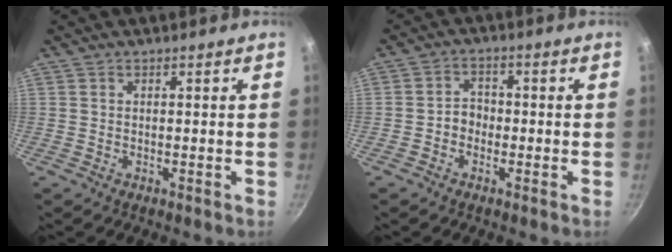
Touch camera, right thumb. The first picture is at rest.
{"total": 3.5, "force": [-1.2, 2.8, 1.6], "torque": [-0.003, 0.020, -0.027]}